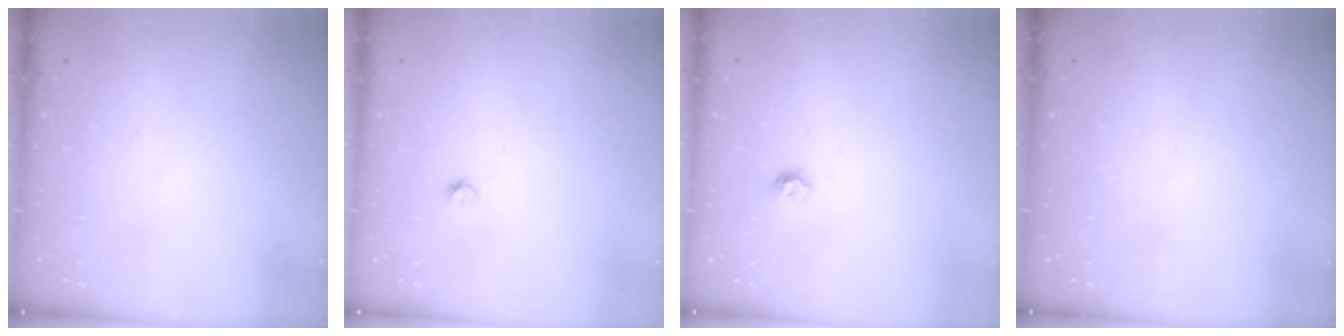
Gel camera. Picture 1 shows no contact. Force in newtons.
{"total": 3.4, "press": 3.4, "slide": 0.3}
{"total": 5.5, "press": 5.4, "slide": 0.7}
{"total": 0.0}